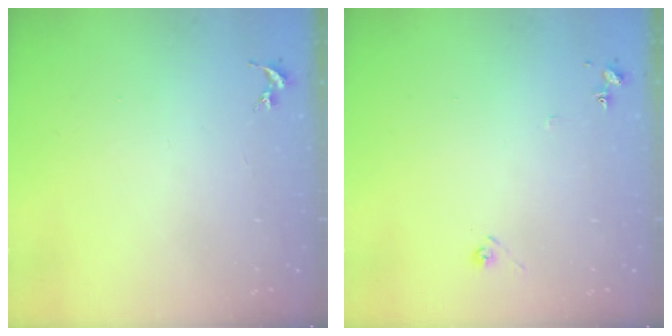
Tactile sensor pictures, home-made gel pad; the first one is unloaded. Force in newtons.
{"total": 6.2, "press": 6.2, "slide": 0.6}